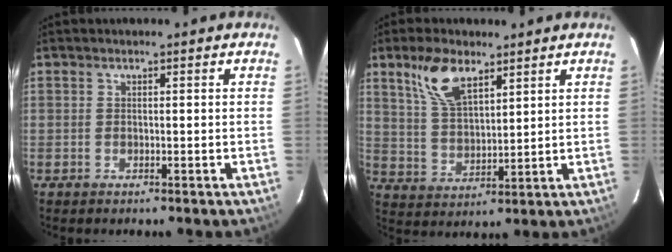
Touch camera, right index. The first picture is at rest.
{"total": 9.6, "force": [5.9, 4.3, 6.2], "torque": [-0.121, 0.012, 0.124]}